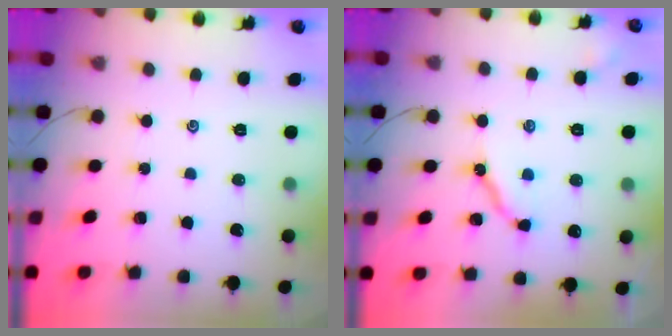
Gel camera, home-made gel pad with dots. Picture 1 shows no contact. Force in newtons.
{"total": 8.8, "press": 8.8, "slide": 0.9}